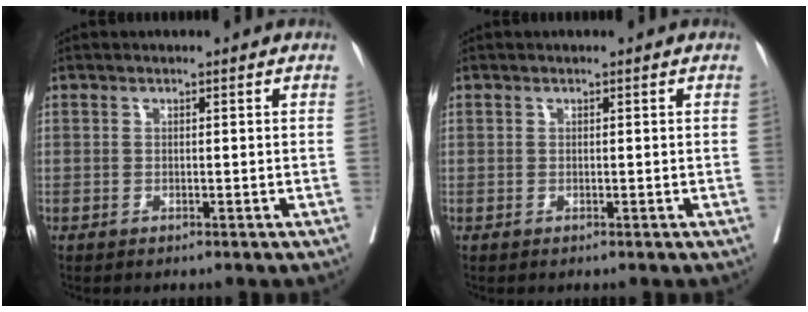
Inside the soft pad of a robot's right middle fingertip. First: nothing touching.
{"total": 0.0}